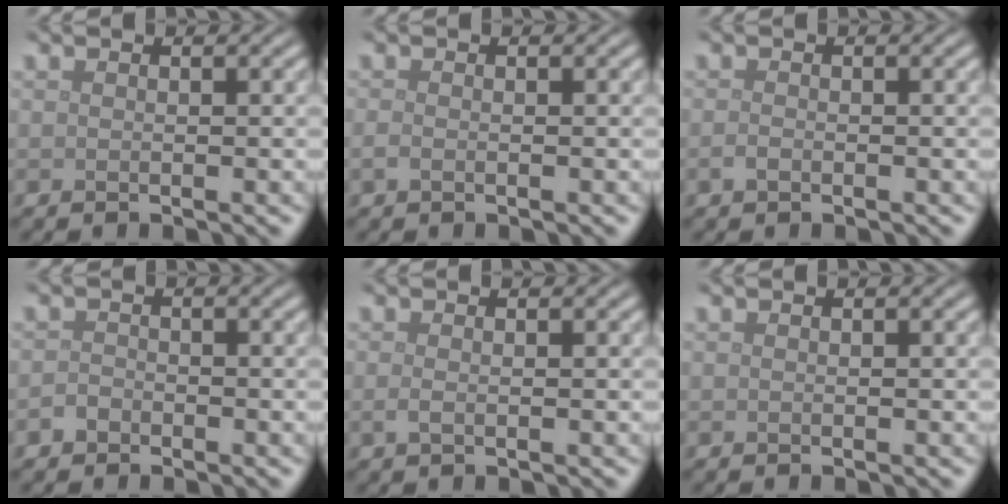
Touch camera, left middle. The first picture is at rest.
{"total": 0.7, "force": [-0.3, 0.4, 0.5], "torque": [-0.013, -0.003, -0.008]}
{"total": 0.8, "force": [-0.4, 0.4, 0.5], "torque": [-0.011, -0.002, -0.009]}
{"total": 1.1, "force": [-0.7, 0.8, 0.3], "torque": [-0.004, 0.002, -0.017]}
{"total": 0.9, "force": [-0.1, 0.4, 0.7], "torque": [-0.019, -0.003, -0.004]}
{"total": 0.0}